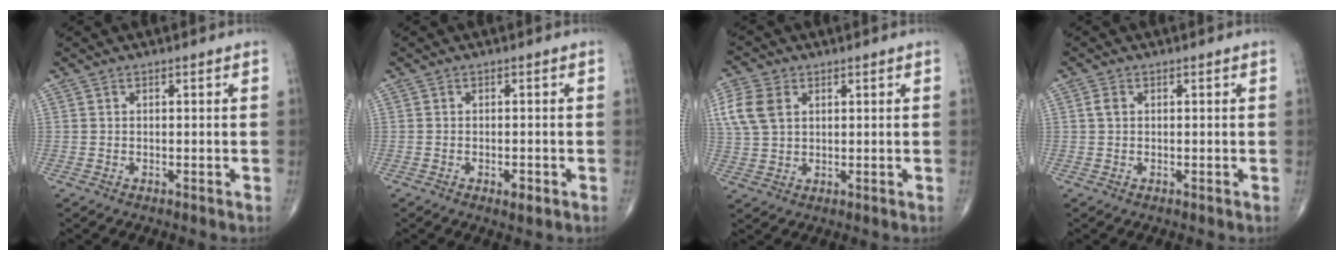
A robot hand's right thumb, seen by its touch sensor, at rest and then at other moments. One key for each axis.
{"total": 2.2, "fx": -1.0, "fy": 0.9, "fz": 1.7, "tx": -0.025, "ty": 0.000, "tz": -0.014}
{"total": 7.6, "fx": 2.4, "fy": 5.3, "fz": 4.9, "tx": -0.107, "ty": 0.002, "tz": 0.048}
{"total": 1.5, "fx": 0.3, "fy": 1.1, "fz": 1.0, "tx": -0.021, "ty": 0.004, "tz": 0.005}